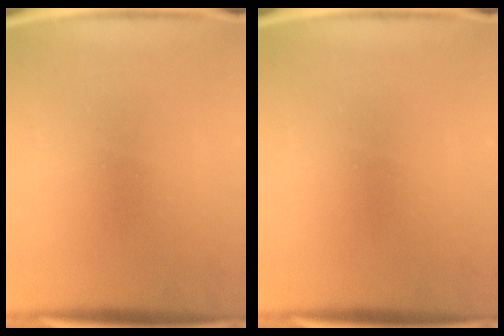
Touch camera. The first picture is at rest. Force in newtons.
{"total": 0.0}